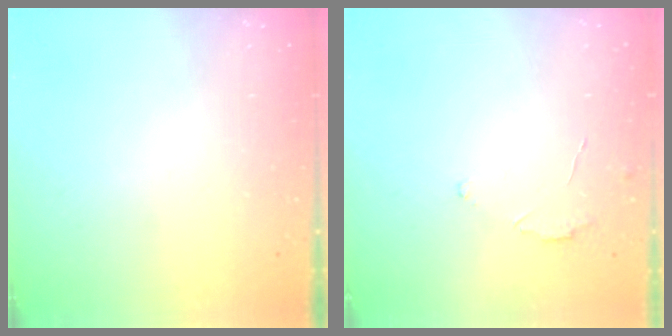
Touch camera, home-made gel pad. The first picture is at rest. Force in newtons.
{"total": 2.6, "press": 2.6, "slide": 0.2}